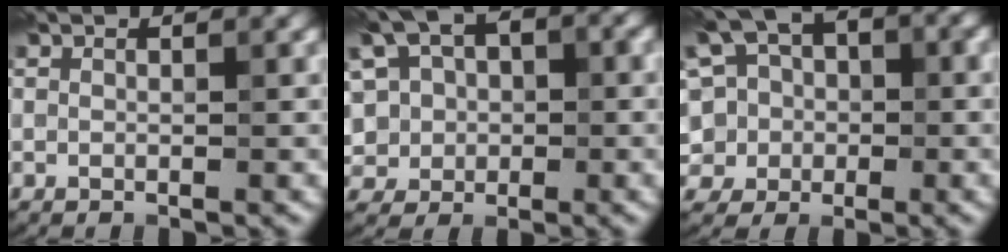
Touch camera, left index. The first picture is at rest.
{"total": 9.0, "force": [1.7, 6.9, 5.6], "torque": [-0.104, 0.027, 0.012]}
{"total": 9.3, "force": [0.4, 7.7, 5.2], "torque": [-0.097, 0.033, -0.028]}